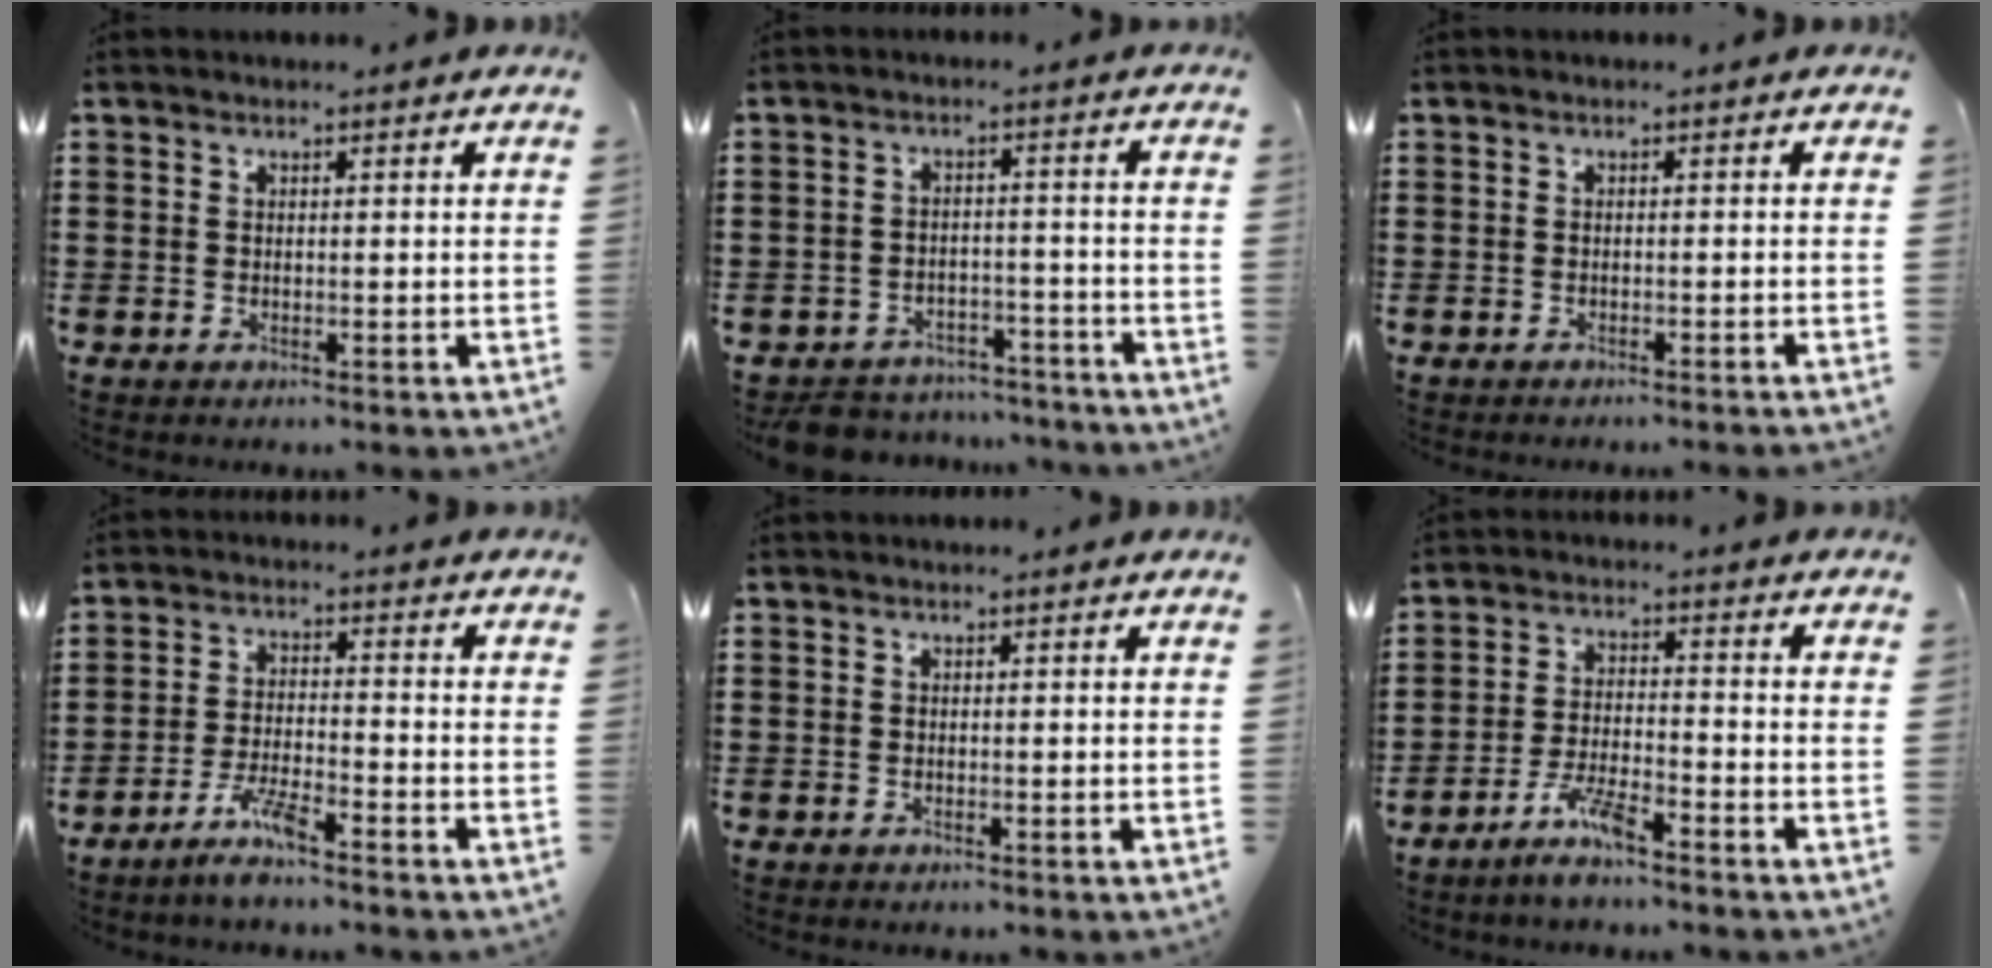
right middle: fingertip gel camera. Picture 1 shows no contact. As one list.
[{"total": 4.7, "force": [-4.6, 1.1, 0.2], "torque": [-0.012, 0.009, -0.096]}, {"total": 0.7, "force": [-0.6, -0.2, 0.2], "torque": [-0.004, -0.001, -0.013]}, {"total": 5.0, "force": [-3.9, 0.4, 3.1], "torque": [-0.072, -0.004, -0.074]}, {"total": 0.0}, {"total": 5.3, "force": [-4.2, 0.6, 3.2], "torque": [-0.074, -0.002, -0.080]}]